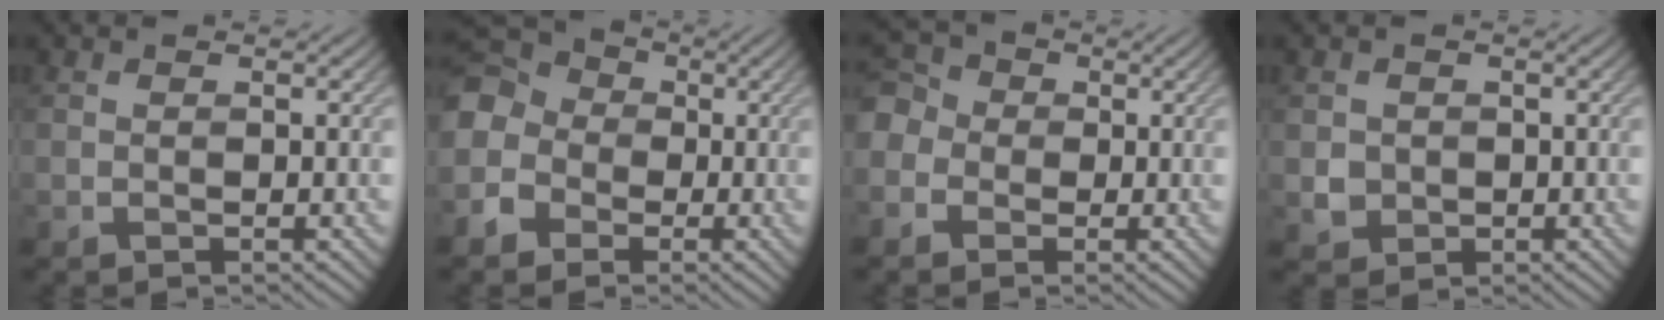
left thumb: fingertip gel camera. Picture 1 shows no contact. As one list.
[{"total": 10.1, "force": [-2.8, 9.1, 3.3], "torque": [-0.122, -0.014, -0.074]}, {"total": 4.8, "force": [-1.0, 4.4, 1.7], "torque": [-0.074, 0.007, -0.035]}, {"total": 2.2, "force": [-0.1, 2.1, 0.6], "torque": [-0.017, -0.002, -0.002]}]